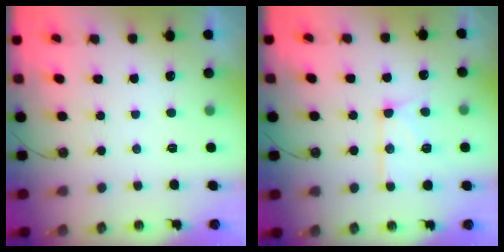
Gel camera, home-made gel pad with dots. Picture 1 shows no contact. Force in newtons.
{"total": 11.8, "press": 11.8, "slide": 1.1}